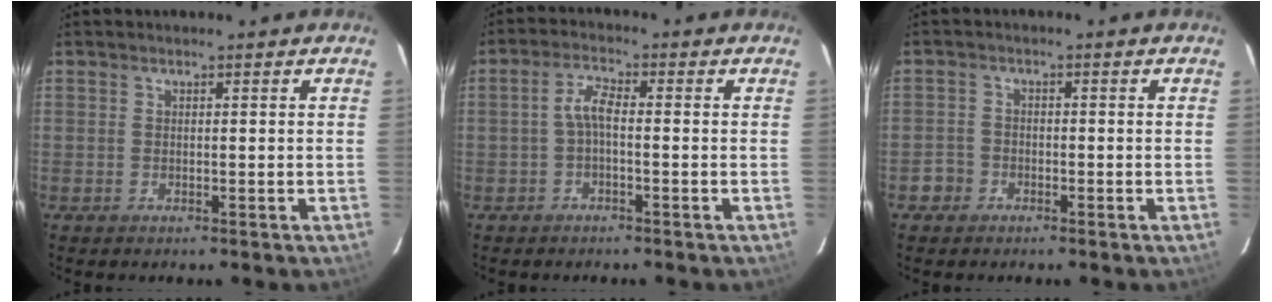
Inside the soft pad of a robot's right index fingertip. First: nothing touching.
{"total": 3.1, "force": [-0.9, 0.8, 2.9], "torque": [-0.065, 0.011, -0.019]}
{"total": 3.0, "force": [-1.8, 2.4, 0.2], "torque": [-0.005, 0.011, -0.033]}